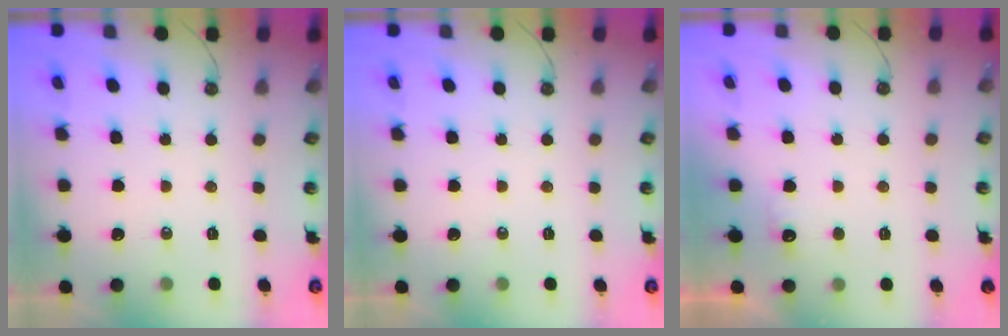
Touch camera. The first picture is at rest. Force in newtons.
{"total": 0.0}
{"total": 4.0, "press": 3.8, "slide": 1.1}